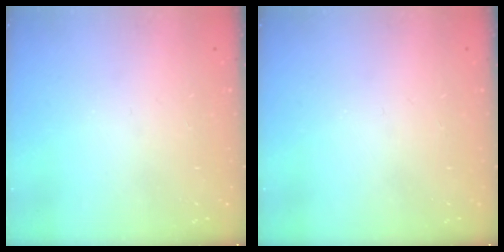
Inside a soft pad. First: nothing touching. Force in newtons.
{"total": 0.0}